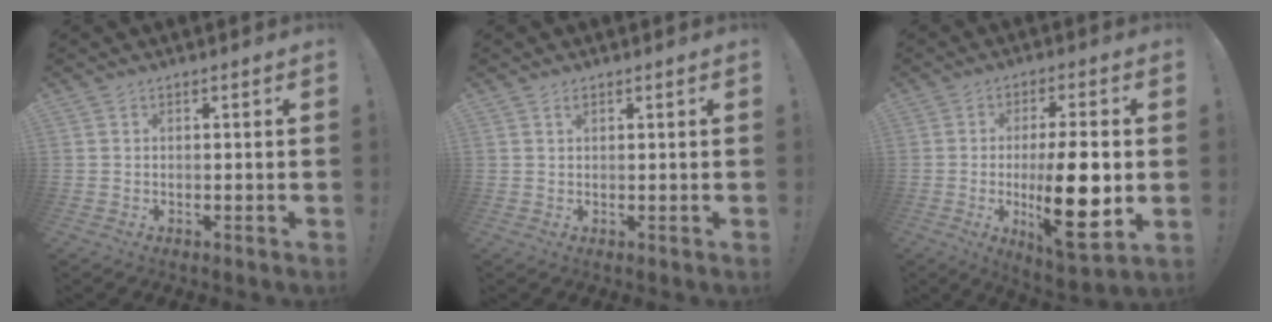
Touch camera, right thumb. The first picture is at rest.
{"total": 0.6, "force": [0.5, 0.2, 0.3], "torque": [0.004, -0.004, 0.007]}
{"total": 18.3, "force": [-2.2, 5.4, 17.3], "torque": [-0.275, -0.011, -0.029]}